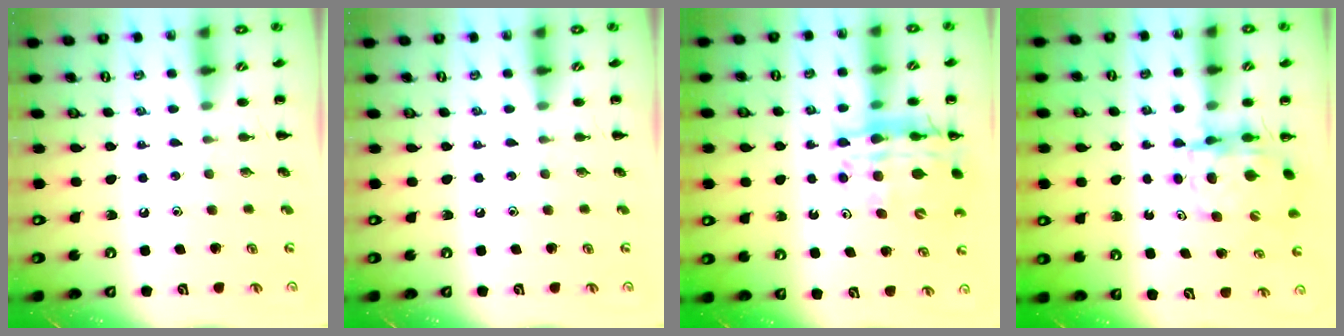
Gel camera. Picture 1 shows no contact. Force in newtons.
{"total": 0.0}
{"total": 16.5, "press": 16.0, "slide": 4.0}
{"total": 5.2, "press": 5.2, "slide": 0.4}